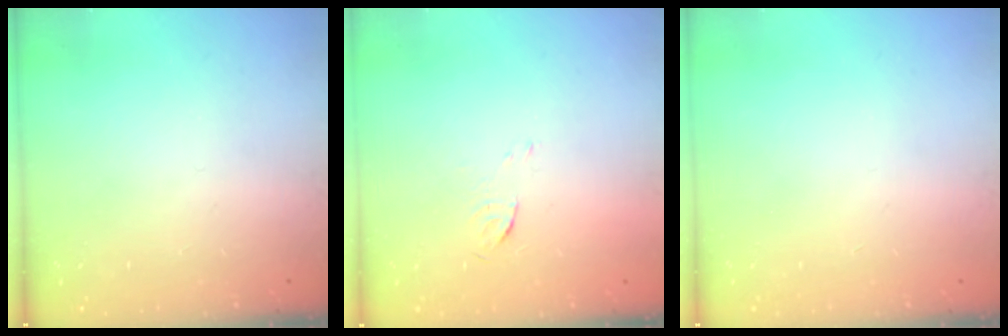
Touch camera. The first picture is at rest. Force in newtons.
{"total": 3.9, "press": 3.7, "slide": 1.2}
{"total": 0.0}